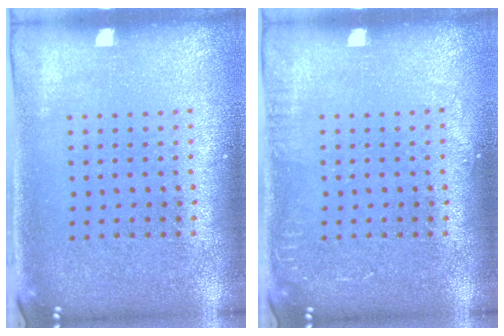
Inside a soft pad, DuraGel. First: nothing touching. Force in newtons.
{"total": 1.0, "press": 0.9, "slide": 0.1}